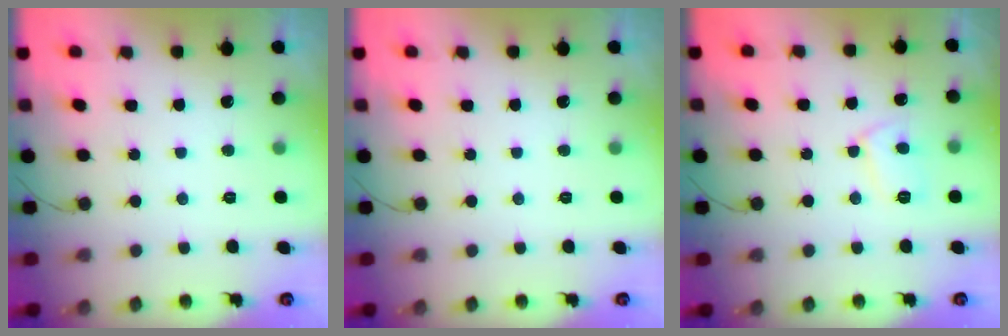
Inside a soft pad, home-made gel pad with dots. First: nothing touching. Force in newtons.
{"total": 0.0}
{"total": 7.1, "press": 7.1, "slide": 0.6}